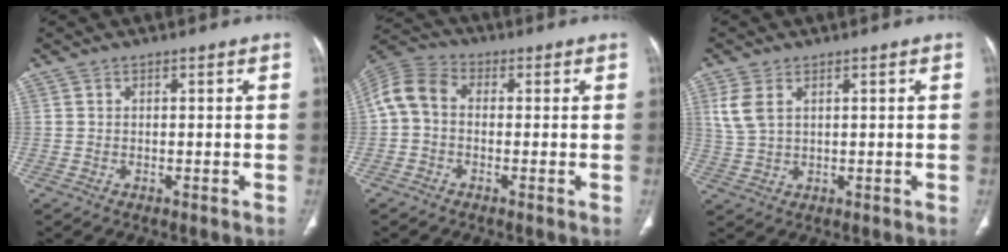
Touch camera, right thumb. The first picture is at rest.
{"total": 7.9, "force": [-0.2, 5.7, 5.4], "torque": [-0.104, 0.024, -0.019]}
{"total": 4.7, "force": [1.8, 2.6, 3.4], "torque": [-0.086, 0.003, 0.044]}